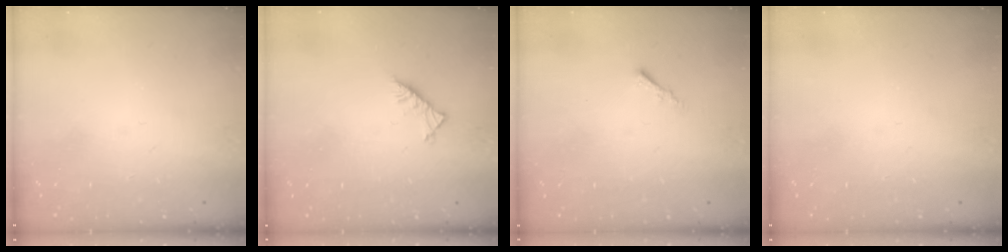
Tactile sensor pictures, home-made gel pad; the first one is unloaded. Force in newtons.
{"total": 4.2, "press": 4.1, "slide": 0.7}
{"total": 0.5, "press": 0.4, "slide": 0.3}
{"total": 0.0}